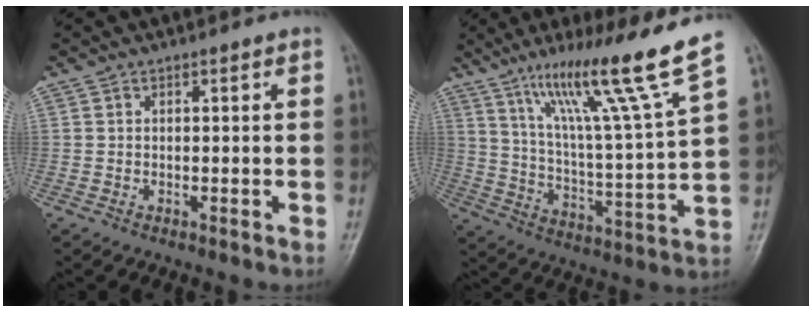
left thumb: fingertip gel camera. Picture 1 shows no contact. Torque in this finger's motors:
{"motor_torque": [0.63, 0.28, 1.60, -1.17, 0.17]}